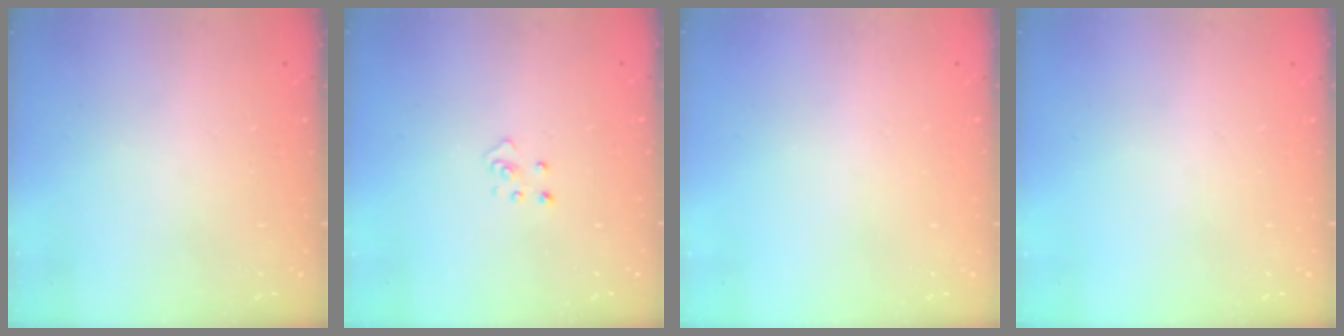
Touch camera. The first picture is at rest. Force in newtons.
{"total": 2.5, "press": 2.4, "slide": 0.3}
{"total": 0.0}
{"total": 0.0}